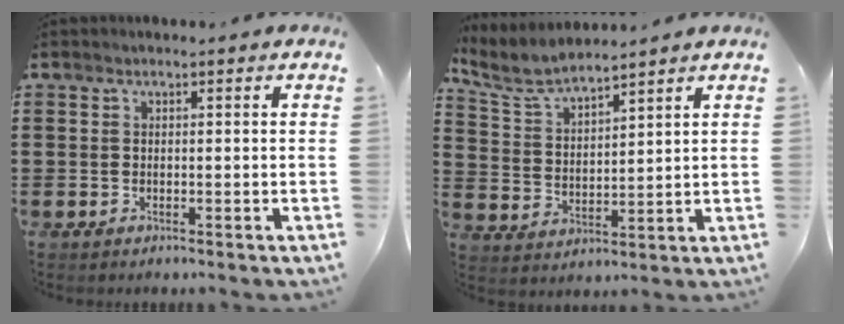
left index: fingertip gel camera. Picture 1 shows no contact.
{"total": 5.7, "force": [5.1, 0.9, 2.3], "torque": [-0.066, -0.019, 0.090]}